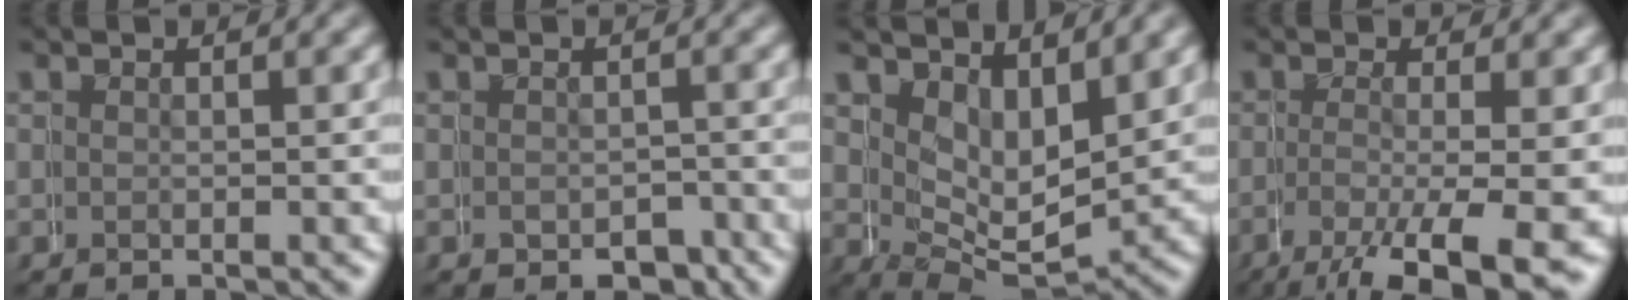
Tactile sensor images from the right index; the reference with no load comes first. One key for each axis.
{"total": 2.3, "fx": -1.7, "fy": 1.5, "fz": 0.4, "tx": -0.004, "ty": -0.002, "tz": -0.031}
{"total": 5.5, "fx": 2.8, "fy": 3.6, "fz": 3.0, "tx": -0.042, "ty": -0.017, "tz": 0.047}
{"total": 3.6, "fx": -1.8, "fy": 0.4, "fz": 3.1, "tx": -0.058, "ty": -0.019, "tz": -0.023}